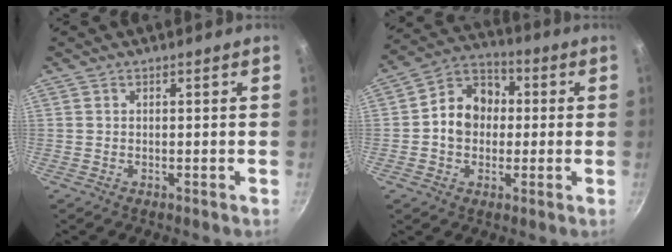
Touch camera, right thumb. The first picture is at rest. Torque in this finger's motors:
{"motor_torque": [-0.63, 0.57, 0.21, -0.07, 0.05]}